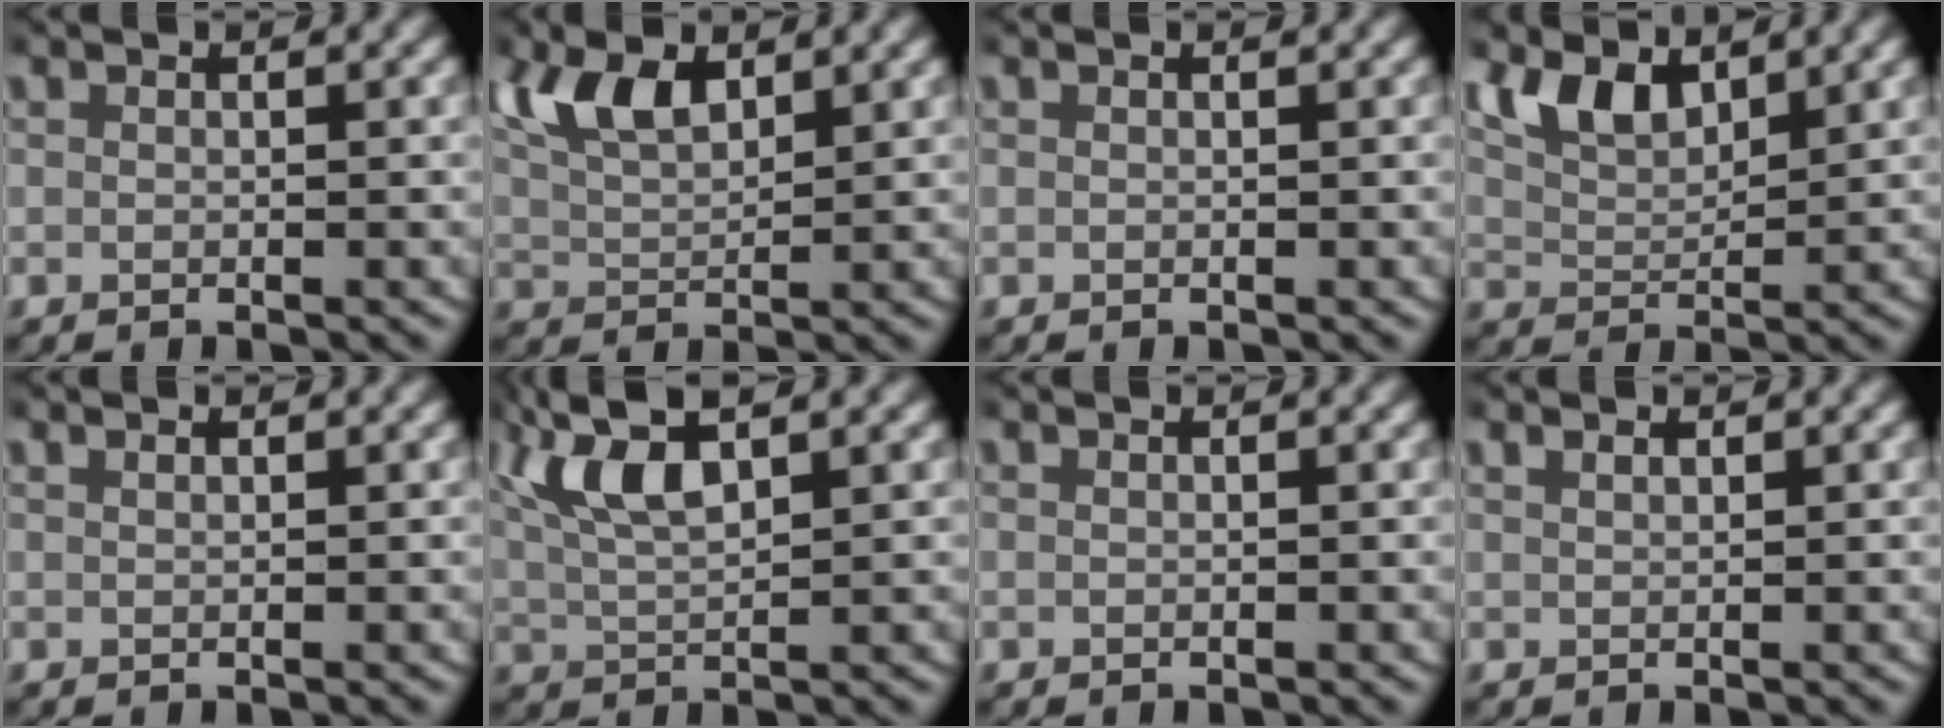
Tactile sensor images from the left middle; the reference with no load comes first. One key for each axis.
{"total": 5.6, "fx": 2.7, "fy": 3.3, "fz": 3.7, "tx": -0.095, "ty": -0.010, "tz": 0.052}
{"total": 0.0}
{"total": 5.7, "fx": 3.4, "fy": 3.4, "fz": 3.1, "tx": -0.072, "ty": 0.004, "tz": 0.057}
{"total": 0.5, "fx": 0.4, "fy": 0.2, "fz": 0.2, "tx": 0.000, "ty": 0.001, "tz": 0.008}
{"total": 5.8, "fx": 2.3, "fy": 2.4, "fz": 4.7, "tx": -0.111, "ty": -0.001, "tz": 0.044}
{"total": 0.0}
{"total": 0.8, "fx": 0.7, "fy": 0.3, "fz": 0.3, "tx": -0.003, "ty": 0.001, "tz": 0.015}